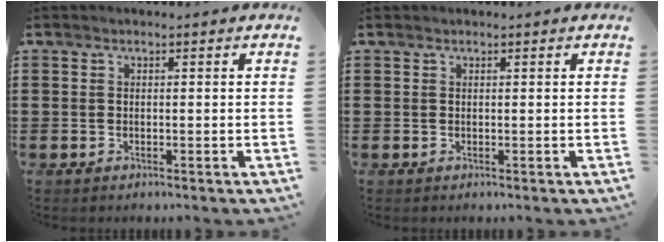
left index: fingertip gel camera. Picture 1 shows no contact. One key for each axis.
{"total": 0.0}